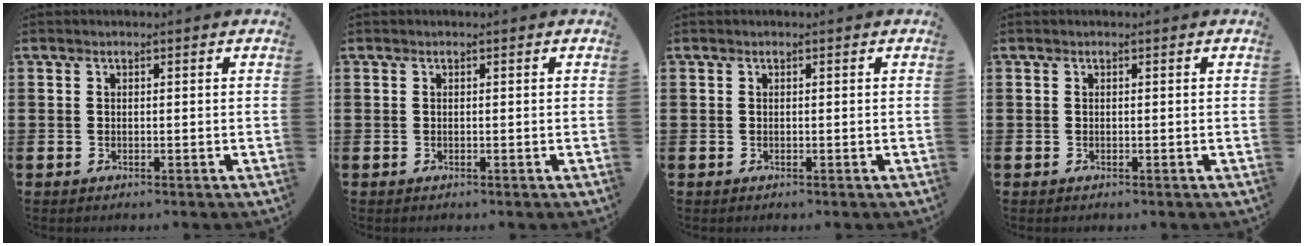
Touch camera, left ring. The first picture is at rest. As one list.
[{"total": 0.0}, {"total": 0.0}, {"total": 0.0}]